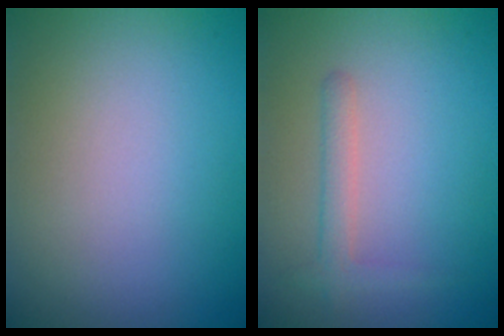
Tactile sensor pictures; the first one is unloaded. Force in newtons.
{"total": 1.8, "press": 1.8, "slide": 0.1}